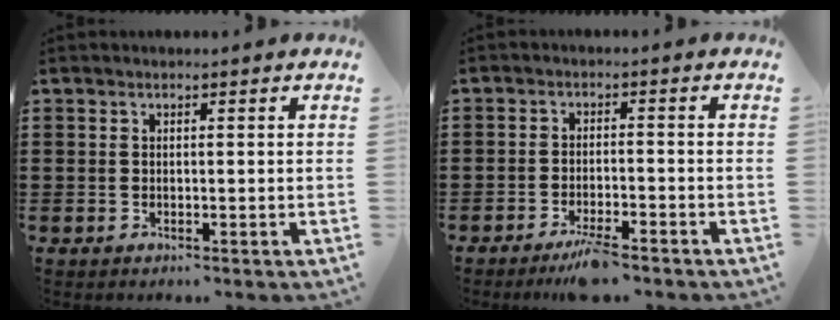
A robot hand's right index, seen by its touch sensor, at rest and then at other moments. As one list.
[{"total": 3.8, "force": [-3.2, 0.4, 2.2], "torque": [-0.035, 0.000, -0.058]}]